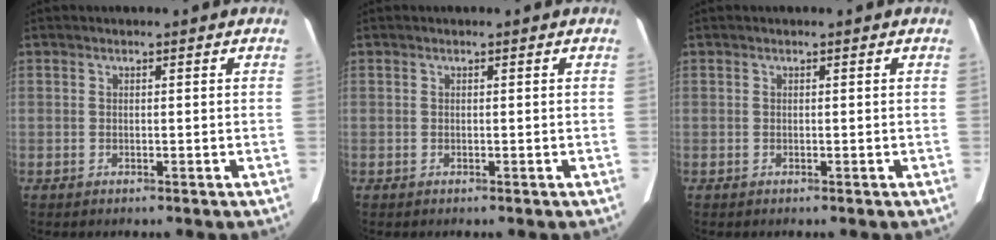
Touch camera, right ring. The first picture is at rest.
{"total": 0.0}
{"total": 0.0}